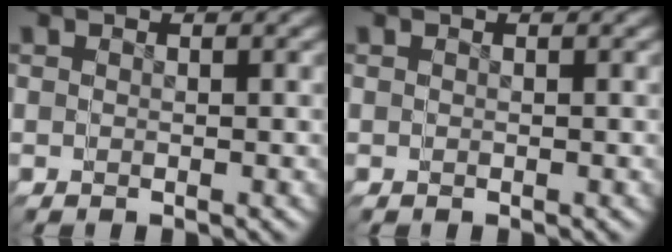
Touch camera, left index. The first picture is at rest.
{"total": 0.0}